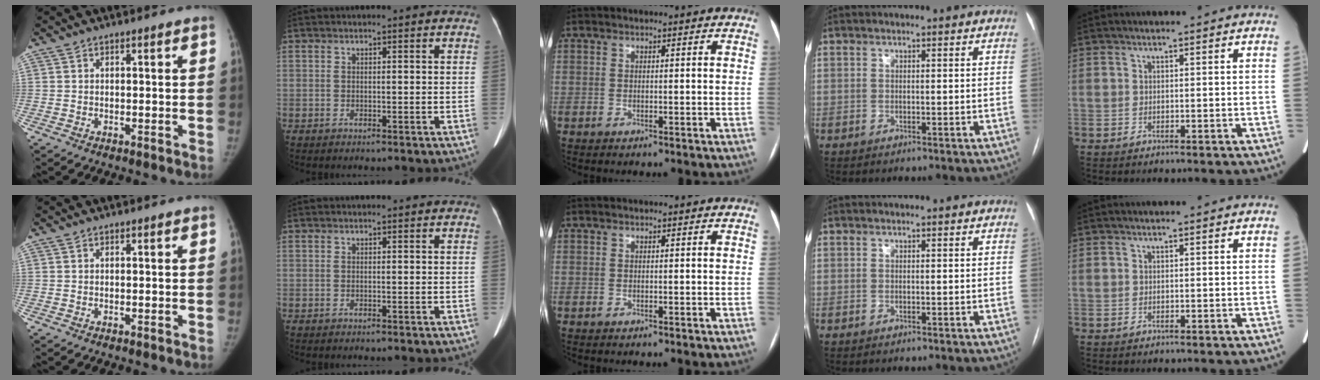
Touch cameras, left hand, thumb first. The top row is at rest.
{}